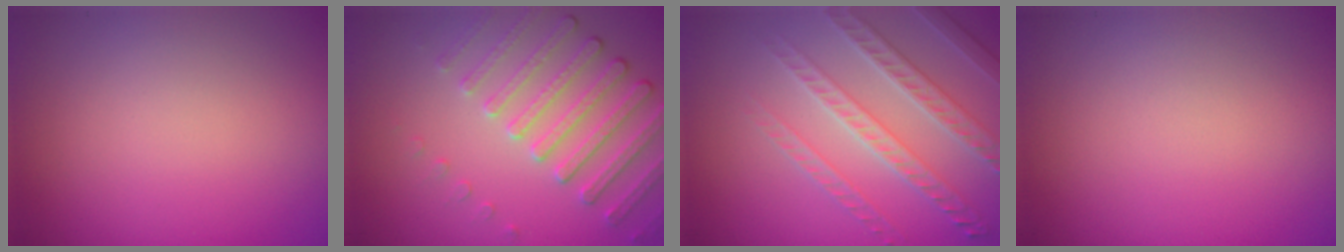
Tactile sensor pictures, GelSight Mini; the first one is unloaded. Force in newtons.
{"total": 4.0, "press": 3.8, "slide": 1.4}
{"total": 4.1, "press": 4.0, "slide": 0.9}
{"total": 0.0}